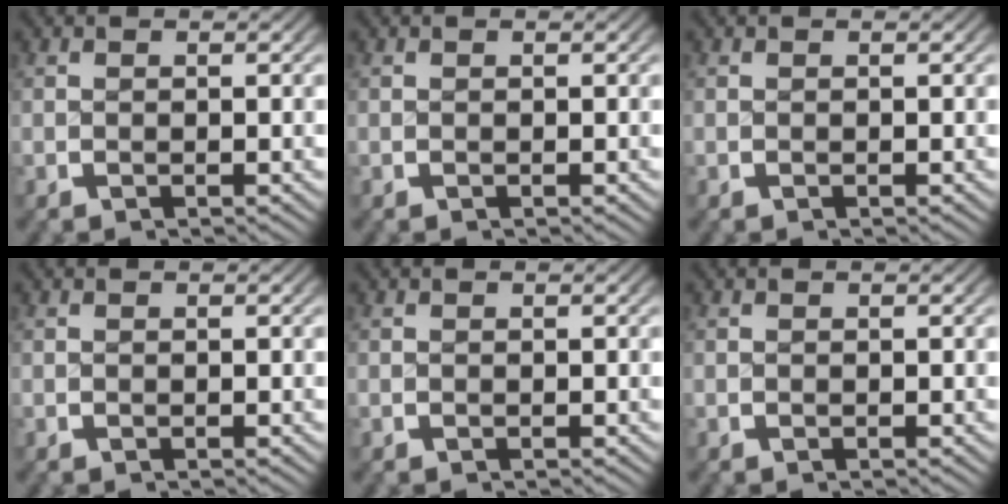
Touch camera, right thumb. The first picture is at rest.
{"total": 0.0}
{"total": 0.0}
{"total": 0.0}
{"total": 0.0}
{"total": 0.0}